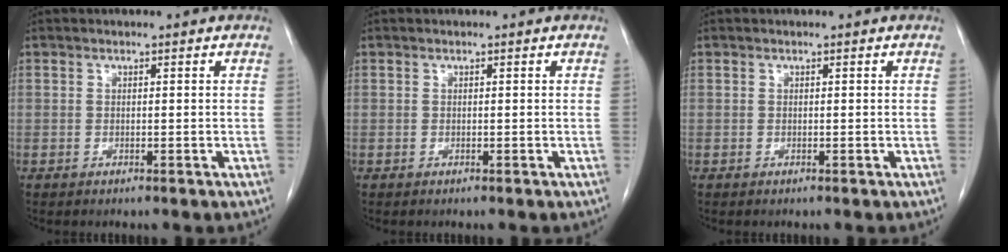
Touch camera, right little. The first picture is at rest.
{"total": 0.0}
{"total": 0.0}